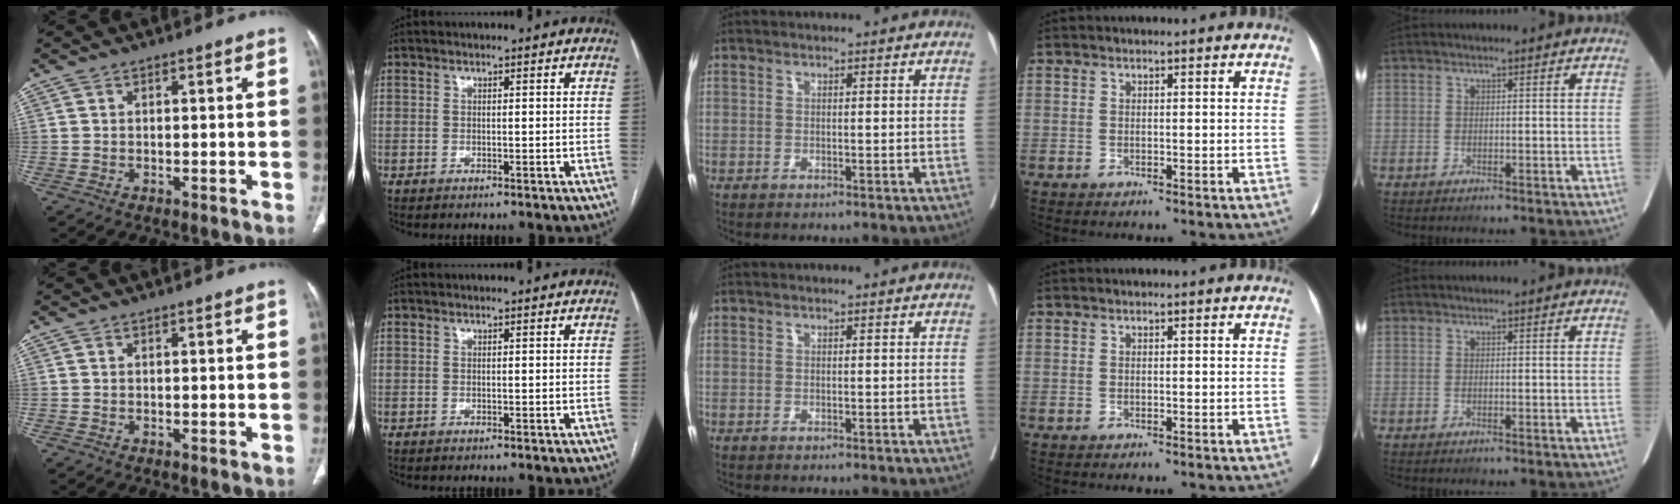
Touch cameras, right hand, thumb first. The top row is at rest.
{}